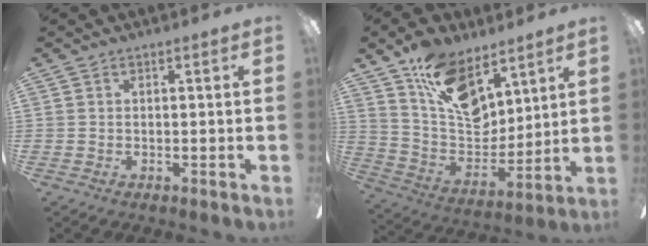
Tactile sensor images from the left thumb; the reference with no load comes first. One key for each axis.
{"total": 17.4, "fx": 10.3, "fy": 10.0, "fz": 9.8, "tx": -0.168, "ty": -0.046, "tz": 0.192}